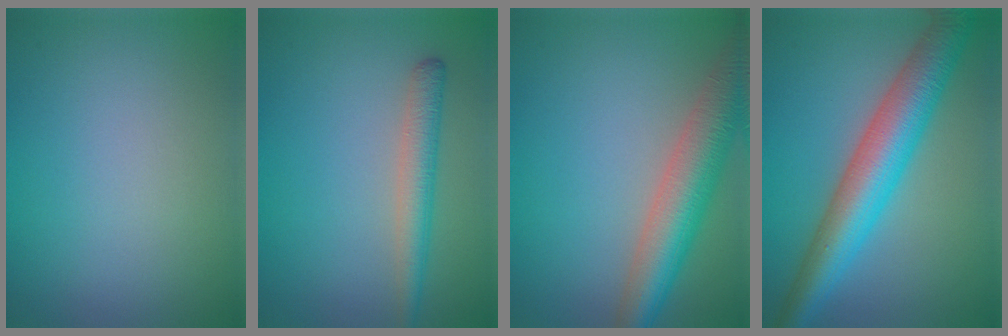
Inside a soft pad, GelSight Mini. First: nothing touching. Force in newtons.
{"total": 2.8, "press": 2.8, "slide": 0.1}
{"total": 7.0, "press": 7.0, "slide": 0.4}
{"total": 7.8, "press": 7.8, "slide": 0.2}